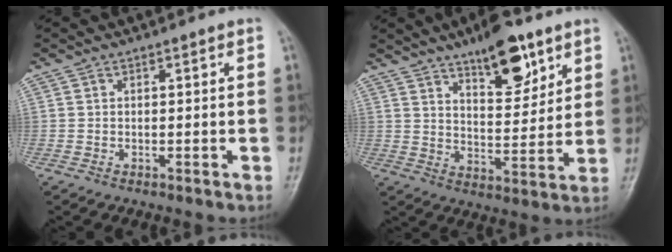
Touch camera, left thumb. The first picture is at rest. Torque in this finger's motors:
{"motor_torque": [0.34, 0.23, 0.17, -0.07, 0.07]}